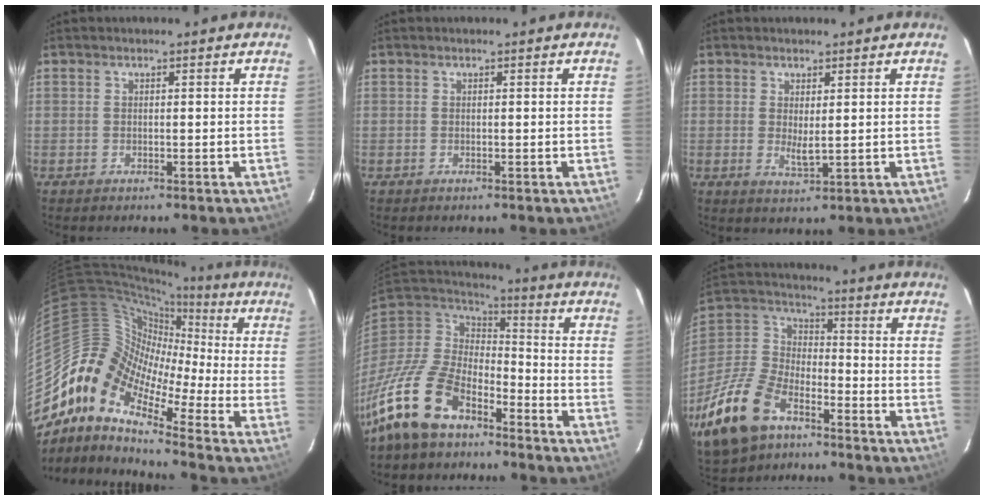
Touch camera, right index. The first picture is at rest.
{"total": 0.0}
{"total": 3.2, "force": [0.5, 1.1, 3.0], "torque": [-0.052, -0.008, 0.011]}
{"total": 10.7, "force": [-5.5, 6.0, 6.9], "torque": [-0.110, 0.020, -0.136]}
{"total": 19.4, "force": [-12.8, 10.2, 10.3], "torque": [-0.246, -0.013, -0.238]}
{"total": 19.3, "force": [-11.2, 10.7, 11.4], "torque": [-0.266, -0.001, -0.211]}